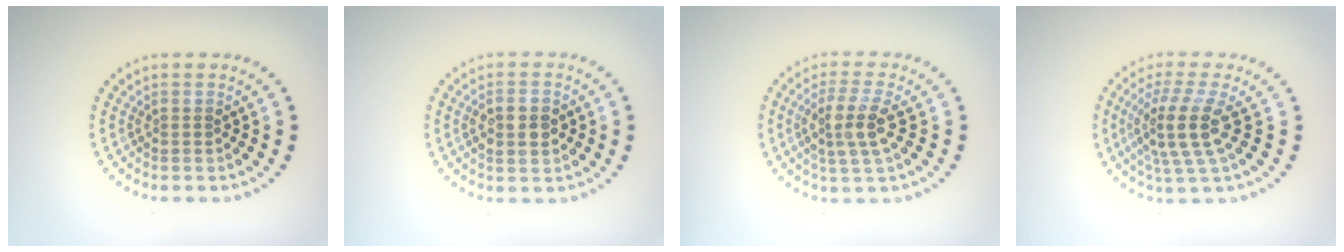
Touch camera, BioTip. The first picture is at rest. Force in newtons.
{"total": 2.5, "press": 2.4, "slide": 0.4}
{"total": 3.3, "press": 2.8, "slide": 1.8}
{"total": 4.4, "press": 3.3, "slide": 2.9}